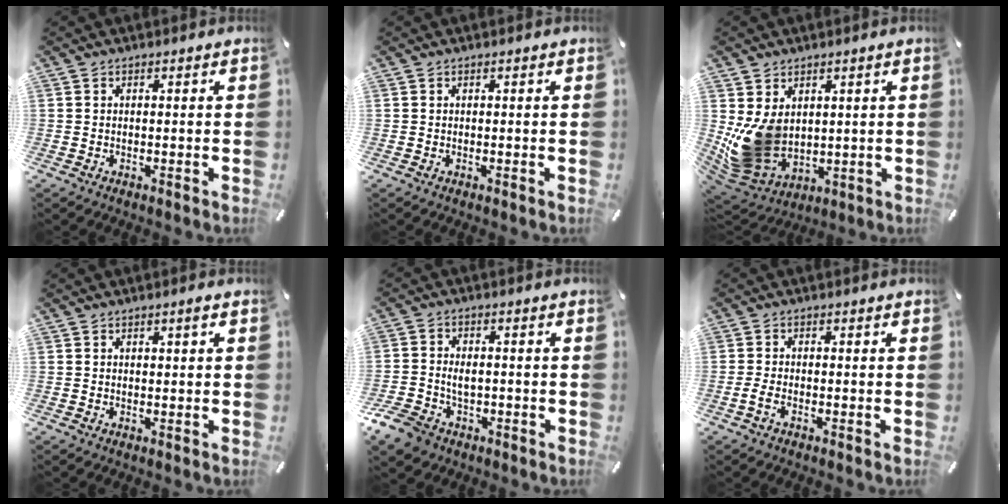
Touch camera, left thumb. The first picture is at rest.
{"total": 0.0}
{"total": 12.9, "force": [1.8, 10.8, 6.8], "torque": [-0.152, -0.025, 0.039]}
{"total": 1.2, "force": [0.5, 0.4, 1.0], "torque": [-0.019, 0.005, 0.006]}
{"total": 6.6, "force": [-2.0, 5.4, 3.3], "torque": [-0.076, 0.007, -0.039]}
{"total": 2.4, "force": [-1.1, 1.1, 1.9], "torque": [-0.039, 0.002, -0.020]}